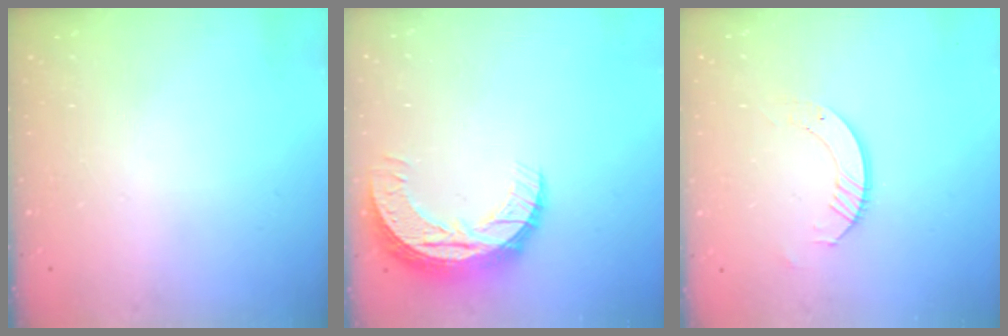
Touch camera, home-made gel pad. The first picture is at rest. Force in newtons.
{"total": 10.7, "press": 10.7, "slide": 0.8}
{"total": 5.7, "press": 5.7, "slide": 0.3}